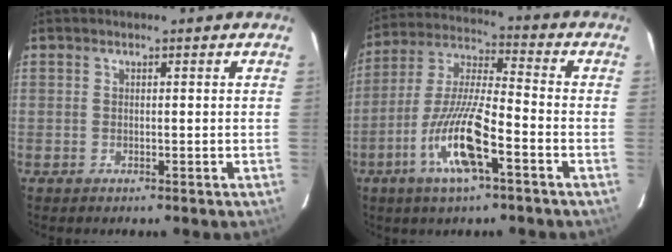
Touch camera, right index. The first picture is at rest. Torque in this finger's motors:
{"motor_torque": [1.41, -0.73, 0.82, 0.21]}